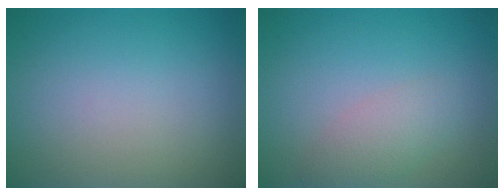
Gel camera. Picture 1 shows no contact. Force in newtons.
{"total": 2.3, "press": 2.3, "slide": 0.1}